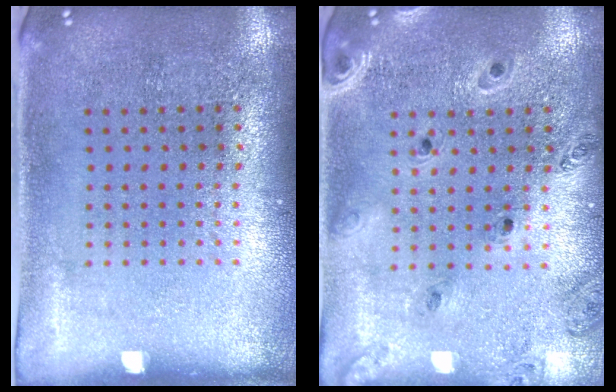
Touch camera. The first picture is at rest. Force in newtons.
{"total": 0.8, "press": 0.8, "slide": 0.1}